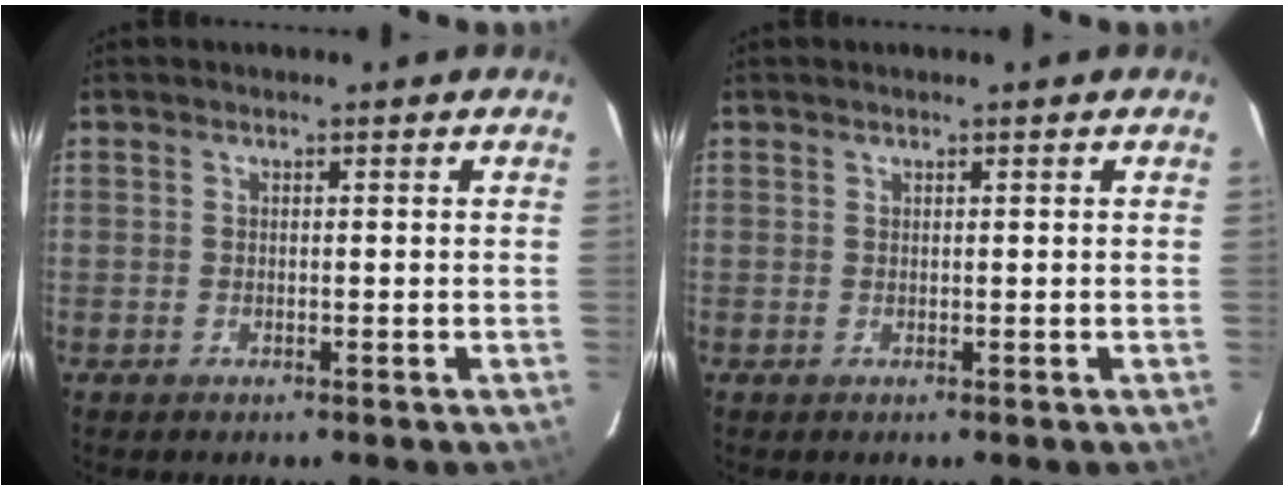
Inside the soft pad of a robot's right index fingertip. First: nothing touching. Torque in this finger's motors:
{"motor_torque": [0.14, 0.09, 0.07, 0.01]}